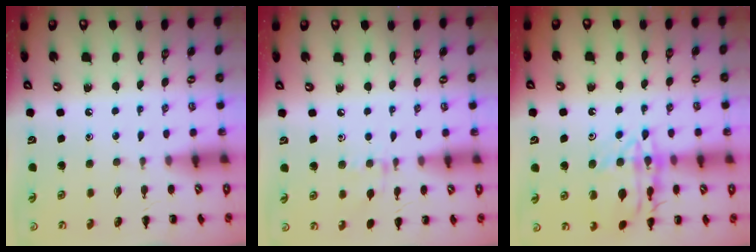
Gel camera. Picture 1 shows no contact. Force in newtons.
{"total": 7.1, "press": 7.0, "slide": 1.4}
{"total": 16.1, "press": 16.1, "slide": 0.8}